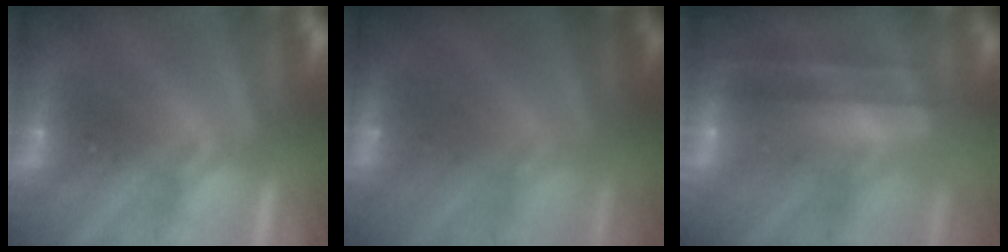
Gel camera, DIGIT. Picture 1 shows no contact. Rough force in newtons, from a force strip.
{"total": 2.4}
{"total": 6.0}